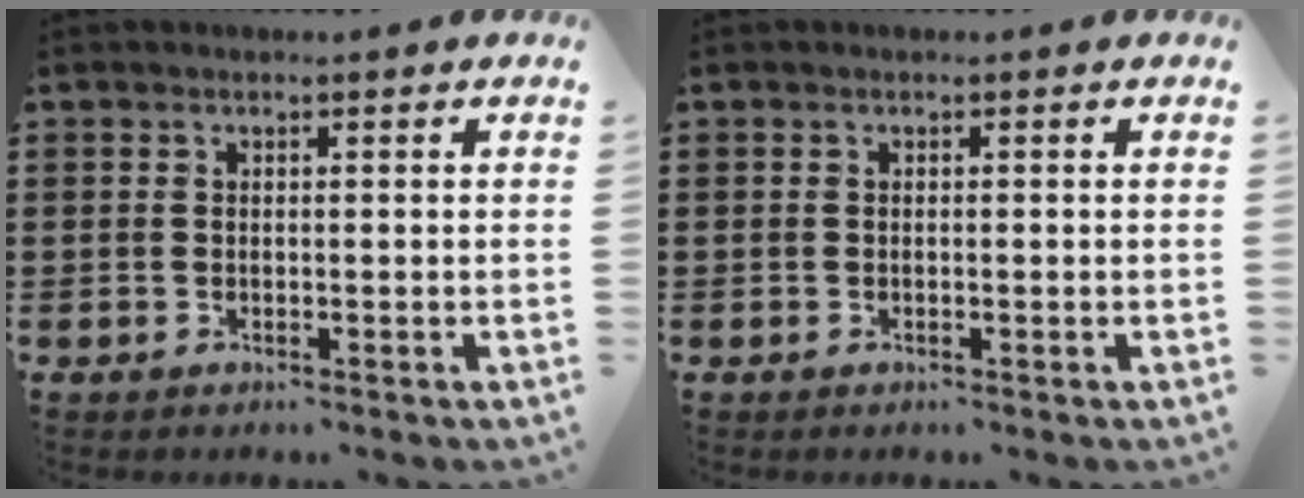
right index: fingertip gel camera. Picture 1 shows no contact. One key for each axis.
{"total": 0.0}